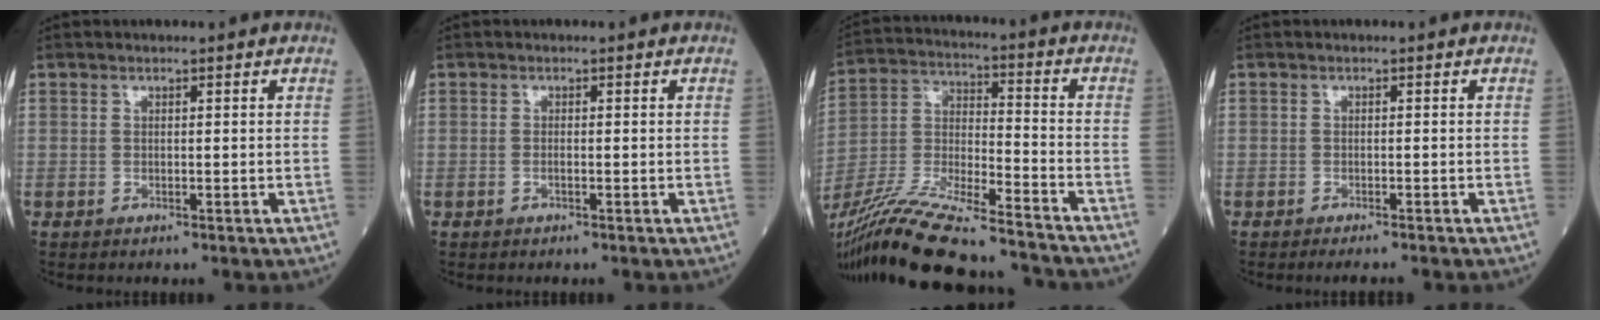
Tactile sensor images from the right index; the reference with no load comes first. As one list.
[{"total": 0.5, "force": [-0.3, 0.1, 0.5], "torque": [-0.010, 0.000, -0.005]}, {"total": 23.7, "force": [-20.5, 2.1, 11.8], "torque": [-0.244, -0.036, -0.356]}, {"total": 2.8, "force": [-2.5, 0.2, 1.3], "torque": [-0.014, -0.005, -0.032]}]